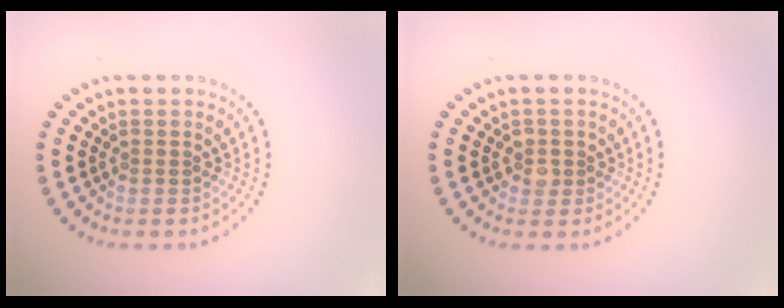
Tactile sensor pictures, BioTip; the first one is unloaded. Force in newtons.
{"total": 1.4, "press": 1.3, "slide": 0.6}